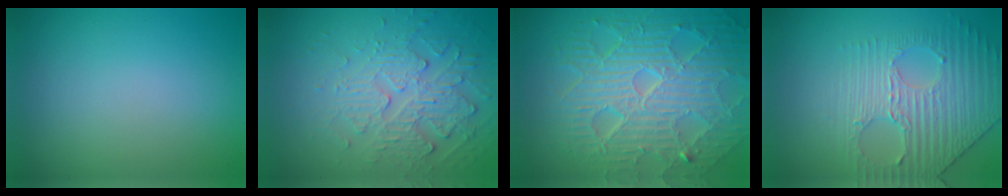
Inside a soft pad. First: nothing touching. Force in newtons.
{"total": 4.2, "press": 3.5, "slide": 2.3}
{"total": 10.4, "press": 6.7, "slide": 8.0}
{"total": 3.9, "press": 3.8, "slide": 0.8}